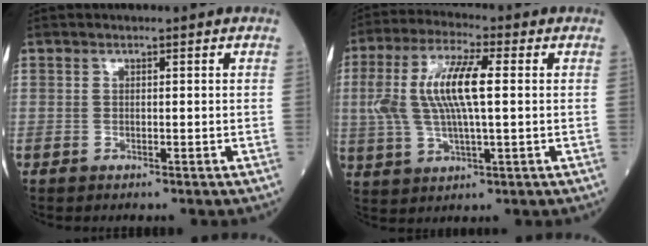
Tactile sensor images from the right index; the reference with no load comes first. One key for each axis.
{"total": 11.2, "fx": 1.4, "fy": 2.7, "fz": 10.8, "tx": -0.231, "ty": 0.017, "tz": 0.027}